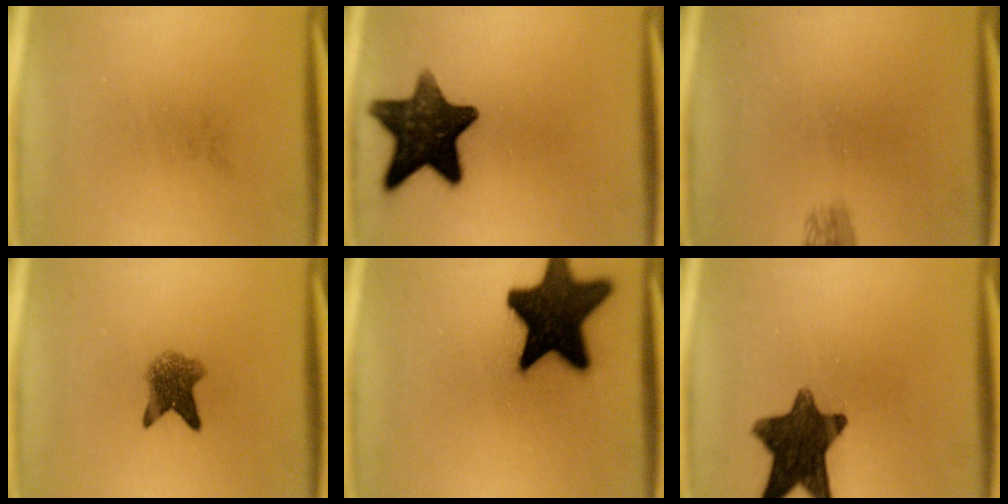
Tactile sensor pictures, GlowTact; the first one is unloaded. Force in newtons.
{"total": 13.9}
{"total": 1.6}
{"total": 4.9}
{"total": 19.9}
{"total": 12.0}